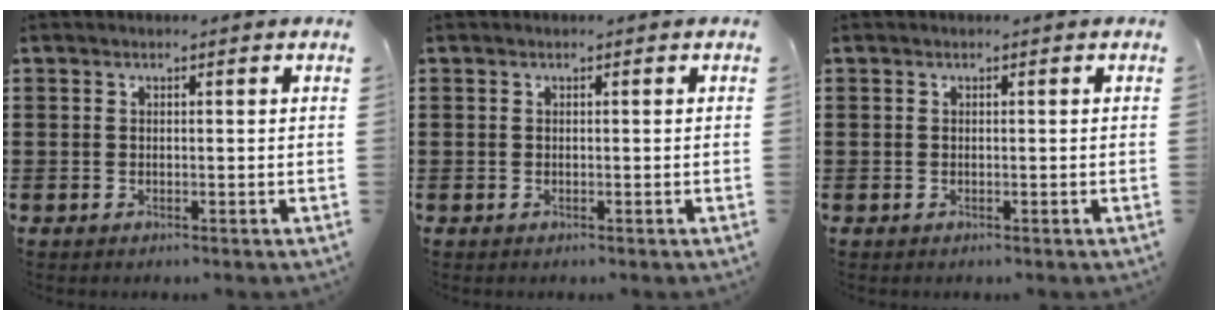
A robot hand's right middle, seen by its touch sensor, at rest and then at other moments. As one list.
[{"total": 0.0}, {"total": 0.0}]